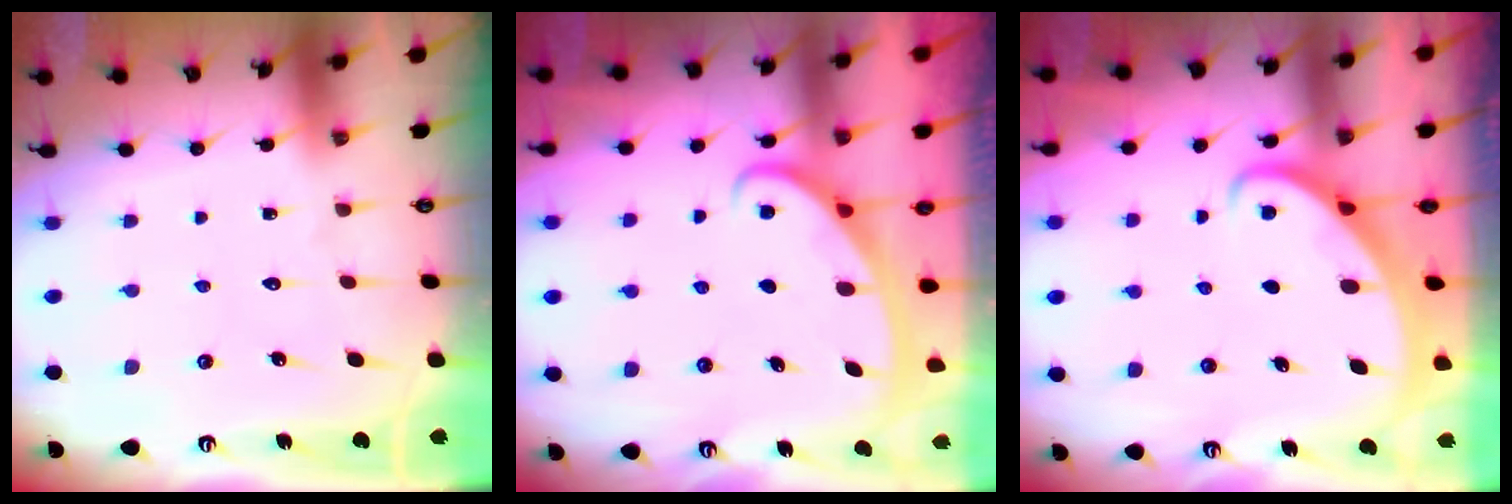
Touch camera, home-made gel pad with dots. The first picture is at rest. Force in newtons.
{"total": 3.0, "press": 2.9, "slide": 0.4}
{"total": 2.3, "press": 2.3, "slide": 0.2}